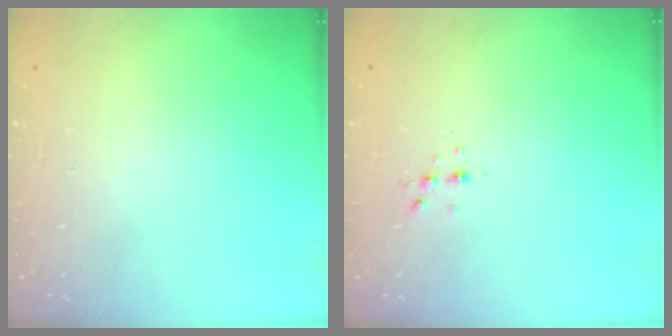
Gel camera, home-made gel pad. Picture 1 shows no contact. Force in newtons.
{"total": 3.6, "press": 3.5, "slide": 0.7}